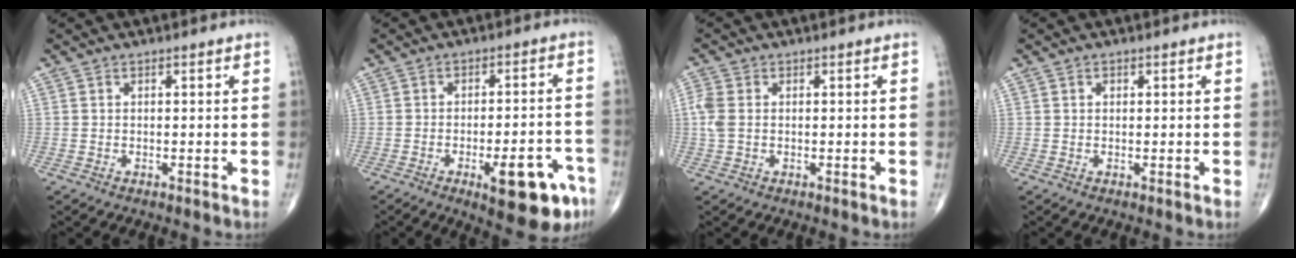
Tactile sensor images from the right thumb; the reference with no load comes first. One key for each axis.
{"total": 13.1, "fx": -6.4, "fy": 4.3, "fz": 10.5, "tx": -0.119, "ty": 0.029, "tz": -0.077}
{"total": 3.5, "fx": 0.1, "fy": 2.3, "fz": 2.6, "tx": -0.085, "ty": 0.004, "tz": 0.000}
{"total": 0.7, "fx": 0.2, "fy": 0.5, "fz": 0.3, "tx": -0.002, "ty": -0.001, "tz": 0.004}